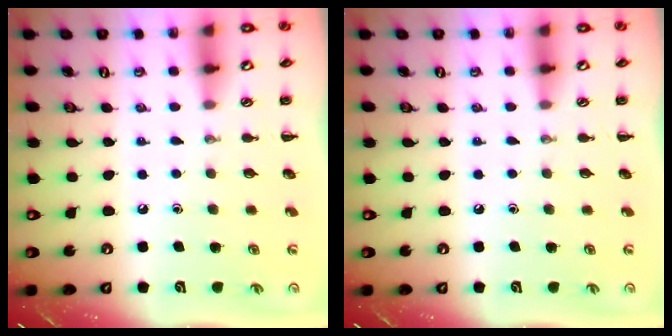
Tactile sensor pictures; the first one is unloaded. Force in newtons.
{"total": 0.0}